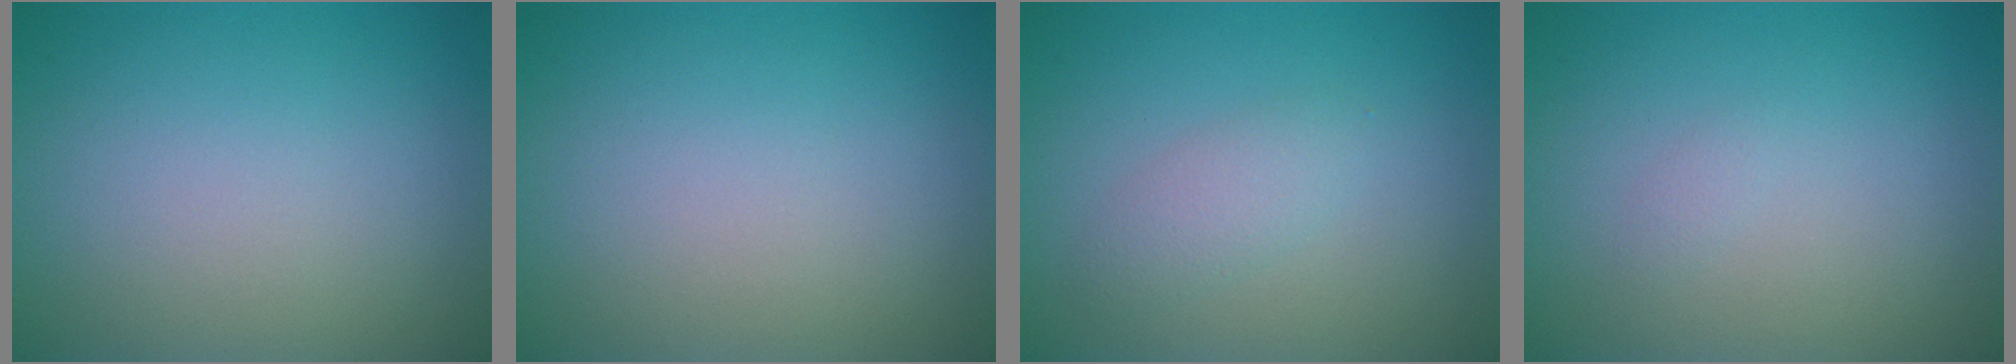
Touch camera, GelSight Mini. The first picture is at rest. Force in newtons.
{"total": 0.0}
{"total": 1.7, "press": 1.7, "slide": 0.1}
{"total": 0.5, "press": 0.5, "slide": 0.0}